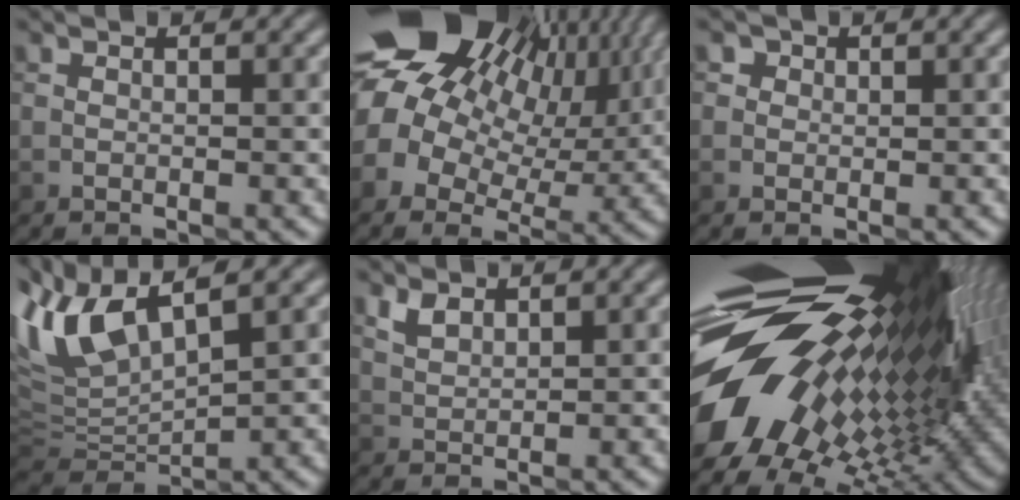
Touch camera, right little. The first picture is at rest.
{"total": 21.3, "force": [7.5, 15.3, 12.8], "torque": [-0.250, 0.028, 0.118]}
{"total": 2.2, "force": [1.3, 1.5, 0.8], "torque": [-0.005, 0.005, 0.014]}
{"total": 7.0, "force": [4.1, 2.6, 5.1], "torque": [-0.128, 0.010, 0.080]}
{"total": 2.0, "force": [1.5, 0.8, 1.0], "torque": [-0.028, 0.002, 0.035]}
{"total": 19.2, "force": [4.0, 8.6, 16.7], "torque": [-0.296, -0.018, 0.070]}